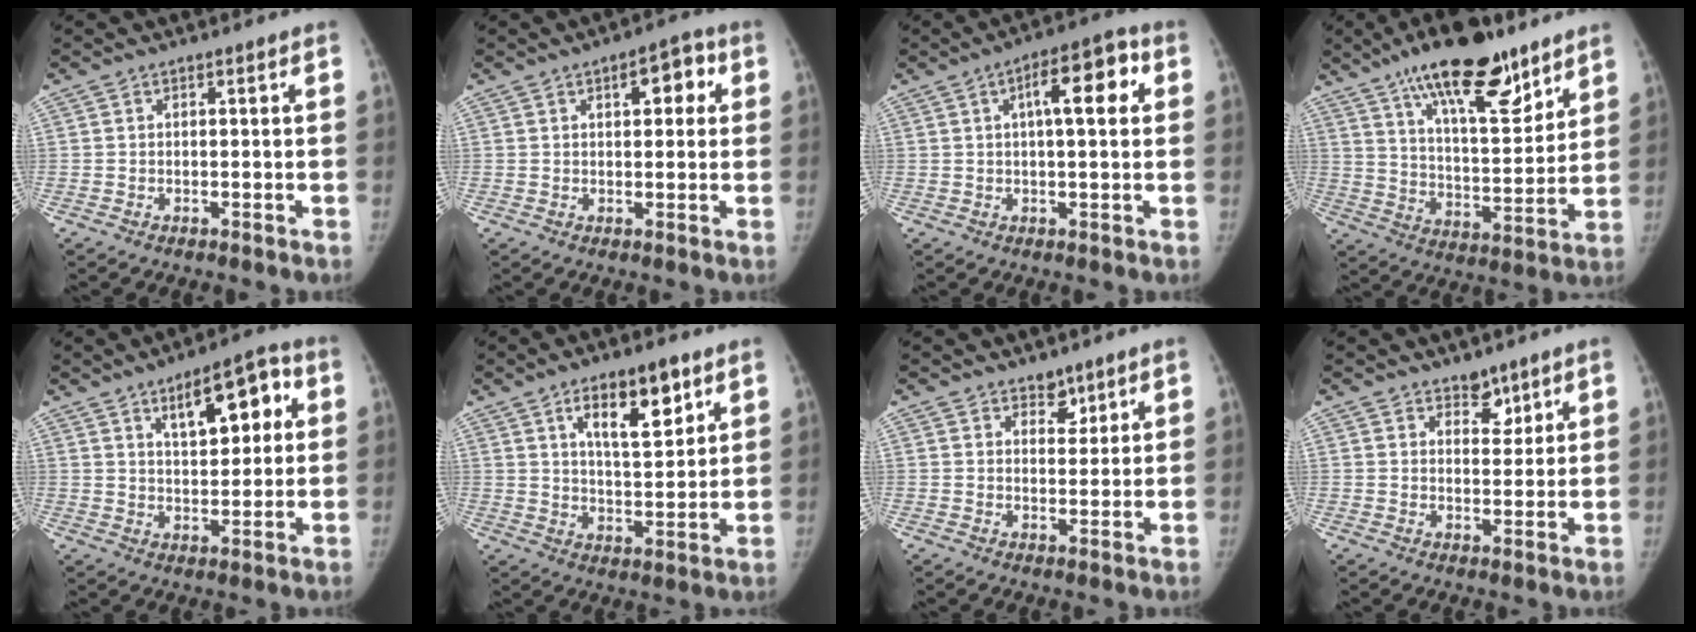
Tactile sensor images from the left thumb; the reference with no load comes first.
{"total": 6.2, "force": [2.2, 3.1, 4.9], "torque": [-0.038, 0.003, 0.022]}
{"total": 10.1, "force": [2.7, 3.5, 9.0], "torque": [-0.114, 0.018, 0.032]}
{"total": 20.8, "force": [13.7, 7.3, 13.8], "torque": [-0.191, -0.063, 0.228]}
{"total": 11.3, "force": [4.3, 5.1, 9.1], "torque": [-0.100, -0.002, 0.063]}
{"total": 11.9, "force": [6.1, 4.6, 9.1], "torque": [-0.121, -0.032, 0.103]}
{"total": 3.5, "force": [2.5, 2.1, 1.3], "torque": [0.004, -0.017, 0.040]}
{"total": 4.2, "force": [3.0, 2.4, 1.6], "torque": [0.003, -0.021, 0.048]}